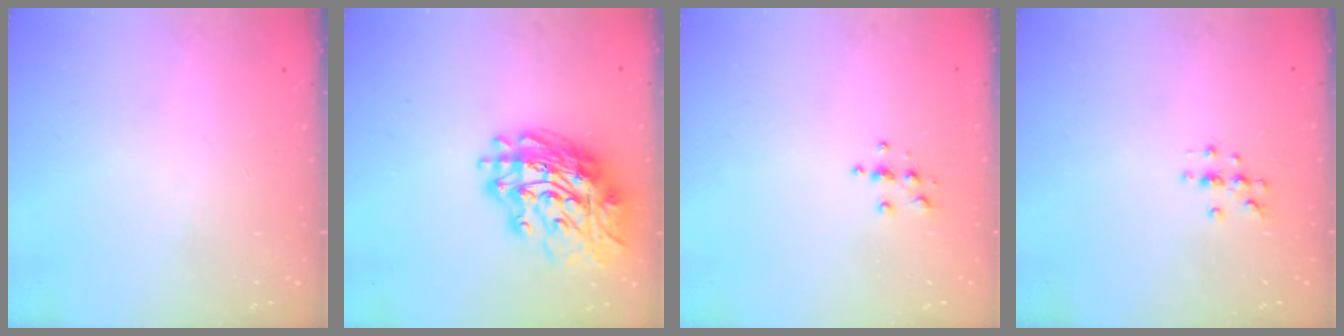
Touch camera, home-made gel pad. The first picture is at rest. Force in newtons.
{"total": 17.2, "press": 17.1, "slide": 1.9}
{"total": 3.9, "press": 3.9, "slide": 0.4}
{"total": 4.9, "press": 4.9, "slide": 0.5}